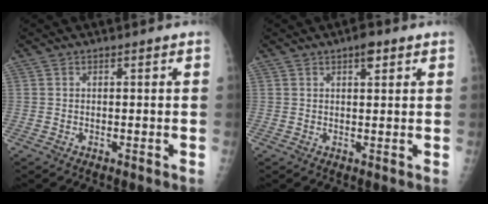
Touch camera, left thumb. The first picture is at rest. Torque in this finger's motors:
{"motor_torque": [0.42, 0.23, 0.59, -0.04, 0.00]}